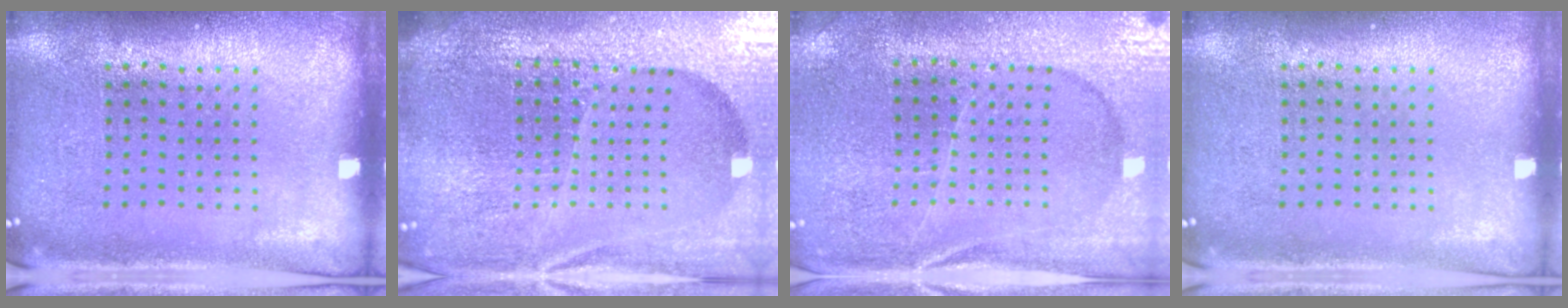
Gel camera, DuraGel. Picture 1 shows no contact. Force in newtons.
{"total": 6.3, "press": 5.5, "slide": 3.1}
{"total": 1.5, "press": 1.5, "slide": 0.2}
{"total": 0.0}